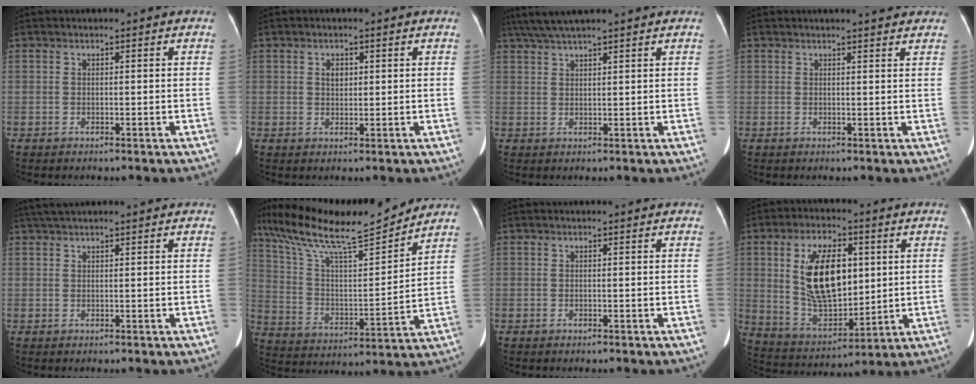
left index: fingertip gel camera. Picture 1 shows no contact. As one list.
[{"total": 1.7, "force": [0.4, 1.2, 1.1], "torque": [-0.022, 0.002, 0.009]}, {"total": 6.7, "force": [5.6, -0.2, 3.7], "torque": [-0.064, 0.036, 0.098]}, {"total": 4.1, "force": [3.7, 0.4, 1.7], "torque": [-0.023, 0.005, 0.036]}, {"total": 4.2, "force": [3.6, 0.1, 2.1], "torque": [-0.034, 0.032, 0.066]}, {"total": 21.0, "force": [17.8, 2.0, 11.0], "torque": [-0.207, 0.012, 0.305]}, {"total": 0.0}, {"total": 14.3, "force": [2.9, 7.0, 12.1], "torque": [-0.235, 0.007, 0.062]}]